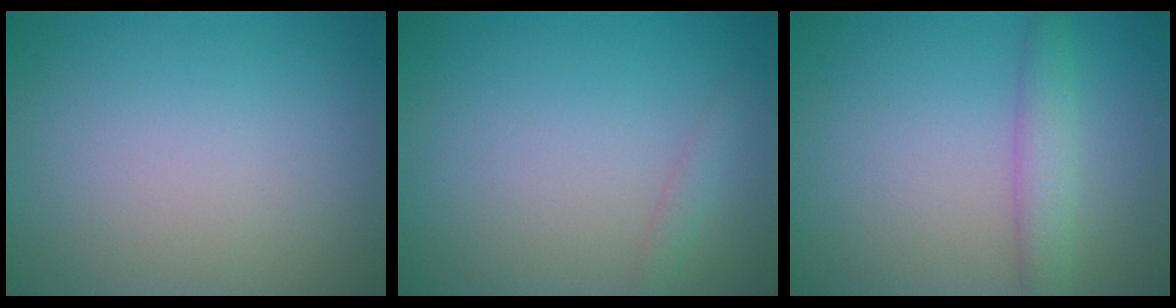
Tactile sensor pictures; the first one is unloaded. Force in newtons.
{"total": 1.0, "press": 1.0, "slide": 0.0}
{"total": 2.7, "press": 2.7, "slide": 0.2}